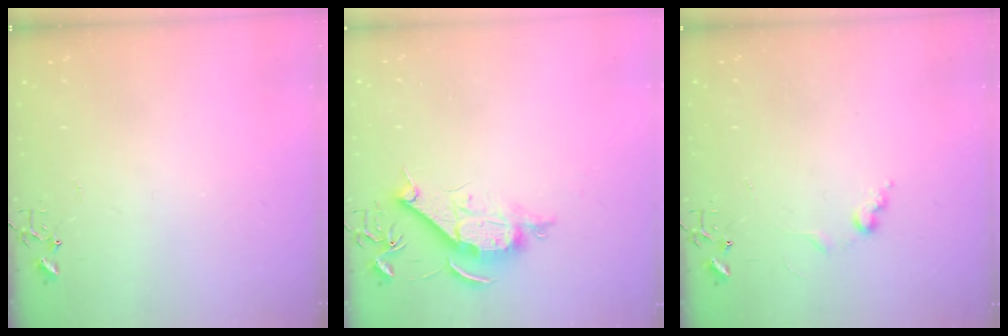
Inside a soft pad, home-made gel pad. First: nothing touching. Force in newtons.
{"total": 9.5, "press": 9.4, "slide": 0.8}
{"total": 6.0, "press": 5.9, "slide": 0.7}